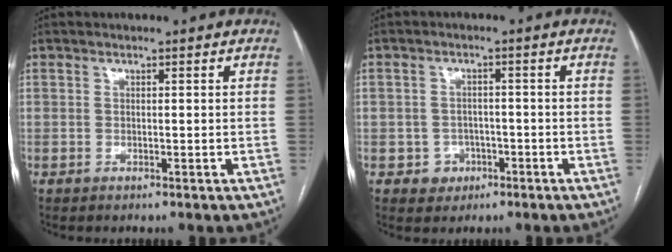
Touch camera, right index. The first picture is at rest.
{"total": 3.5, "force": [-1.4, 3.2, 0.4], "torque": [0.005, 0.013, -0.014]}